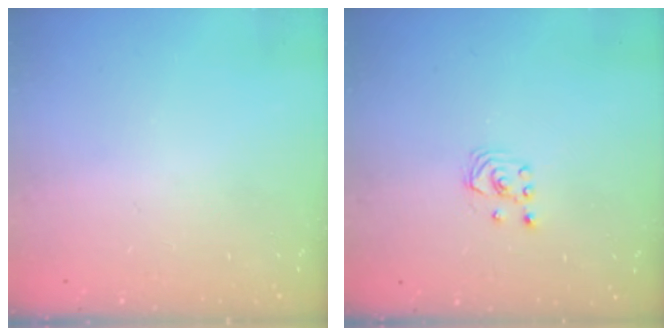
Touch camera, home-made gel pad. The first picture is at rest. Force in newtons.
{"total": 1.9, "press": 1.9, "slide": 0.2}